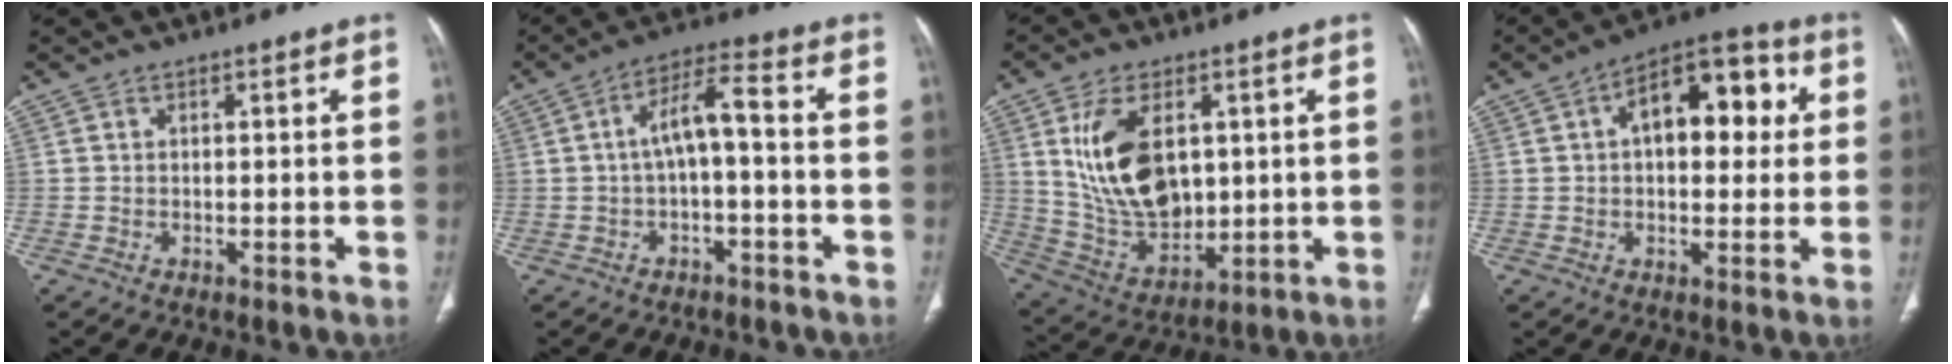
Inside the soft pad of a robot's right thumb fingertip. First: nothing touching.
{"total": 6.8, "force": [-0.8, 2.3, 6.4], "torque": [-0.118, 0.042, -0.018]}
{"total": 16.2, "force": [3.7, 9.9, 12.2], "torque": [-0.199, -0.016, 0.087]}
{"total": 14.8, "force": [3.1, 8.1, 12.0], "torque": [-0.130, 0.025, 0.039]}